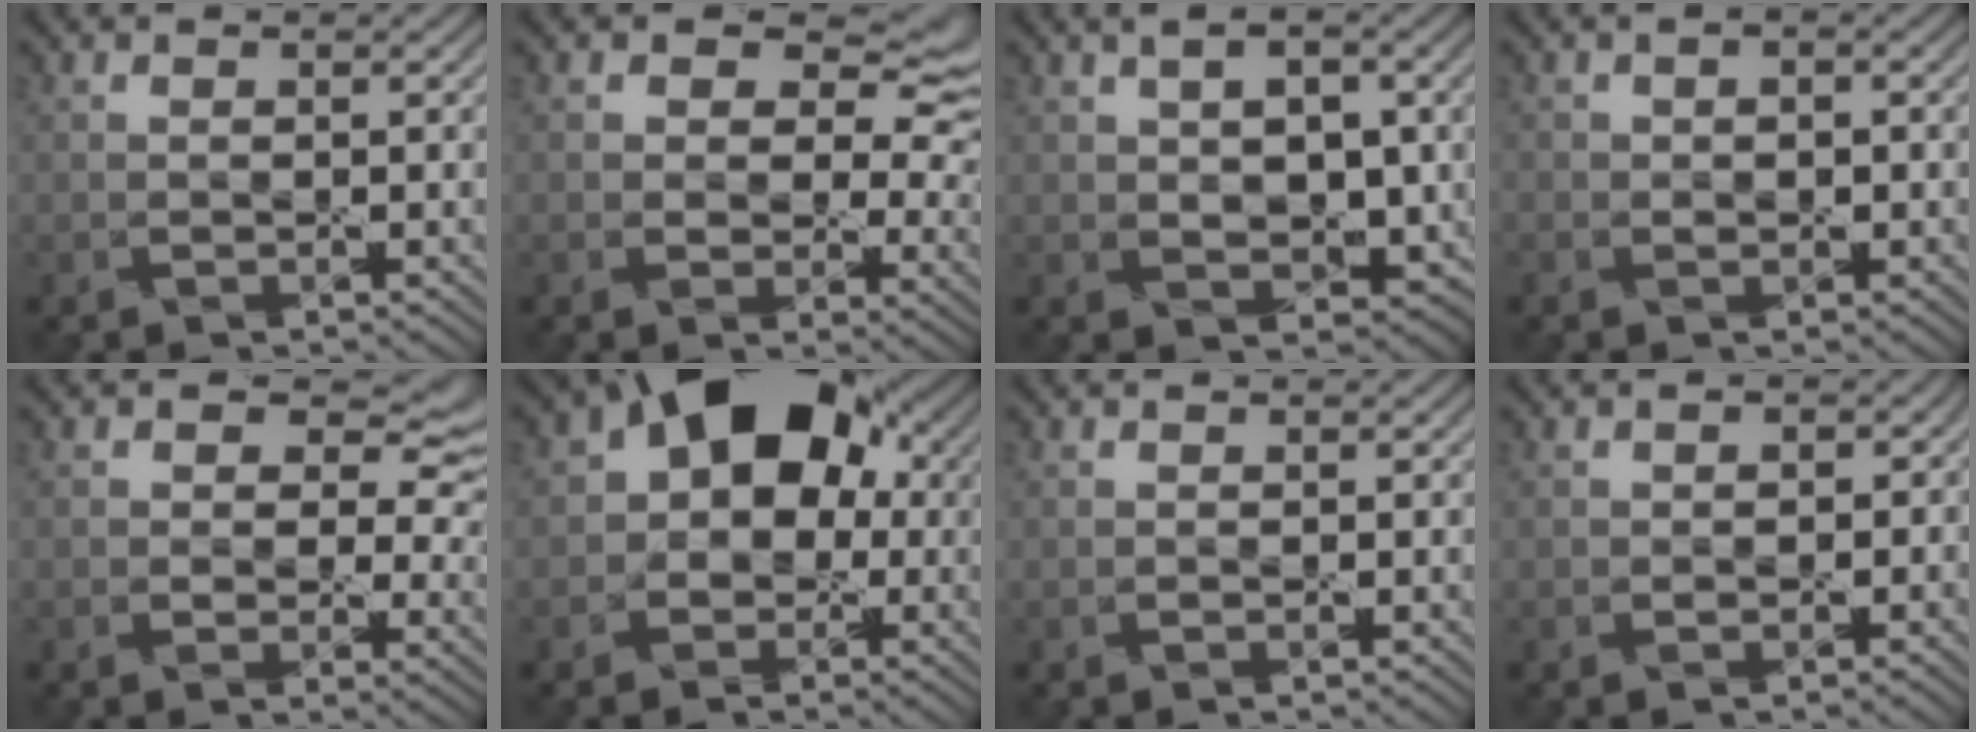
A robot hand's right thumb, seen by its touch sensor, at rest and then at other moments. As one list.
[{"total": 8.8, "force": [3.1, 5.9, 5.7], "torque": [-0.081, -0.006, 0.049]}, {"total": 7.4, "force": [0.4, 5.3, 5.2], "torque": [-0.077, -0.006, 0.025]}, {"total": 1.7, "force": [-0.5, 1.4, 0.8], "torque": [-0.014, 0.000, -0.009]}, {"total": 8.0, "force": [2.6, 5.6, 5.0], "torque": [-0.065, -0.003, 0.038]}, {"total": 12.6, "force": [2.5, 9.6, 7.9], "torque": [-0.096, 0.031, 0.001]}, {"total": 0.0}, {"total": 0.9, "force": [-0.3, 0.9, -0.1], "torque": [0.012, 0.004, -0.009]}]